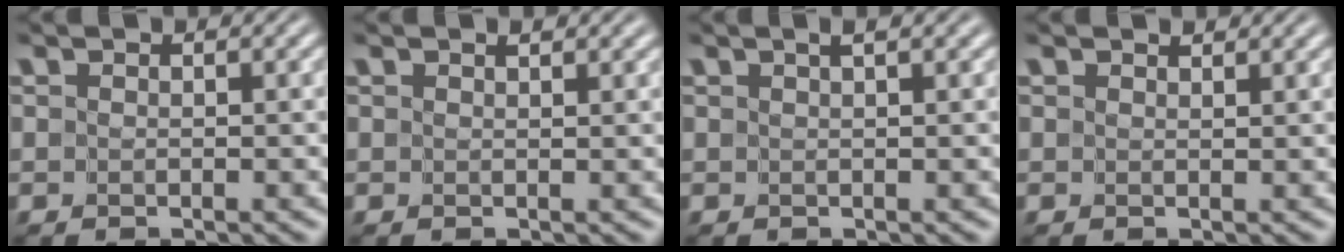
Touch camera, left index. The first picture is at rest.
{"total": 1.0, "force": [0.8, 0.1, 0.6], "torque": [-0.006, -0.004, 0.013]}
{"total": 1.8, "force": [1.2, 0.3, 1.4], "torque": [-0.007, -0.007, 0.009]}
{"total": 1.0, "force": [0.9, 0.2, 0.3], "torque": [-0.005, -0.004, 0.013]}